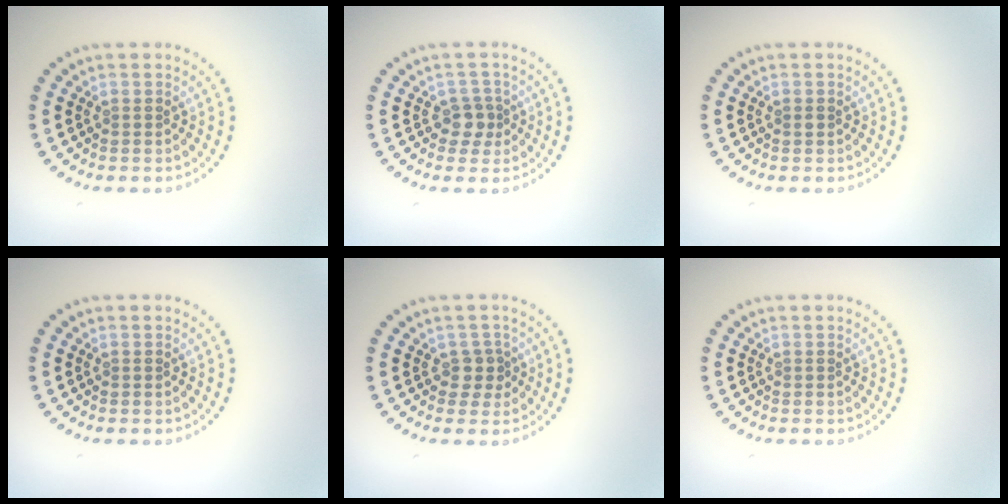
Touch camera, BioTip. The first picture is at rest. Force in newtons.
{"total": 1.8, "press": 1.6, "slide": 0.9}
{"total": 0.6, "press": 0.6, "slide": 0.0}
{"total": 0.0}
{"total": 1.7, "press": 1.4, "slide": 0.9}
{"total": 0.0}